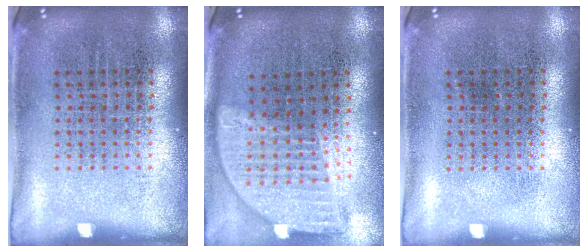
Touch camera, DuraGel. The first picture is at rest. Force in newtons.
{"total": 2.0, "press": 1.6, "slide": 1.2}
{"total": 0.0}